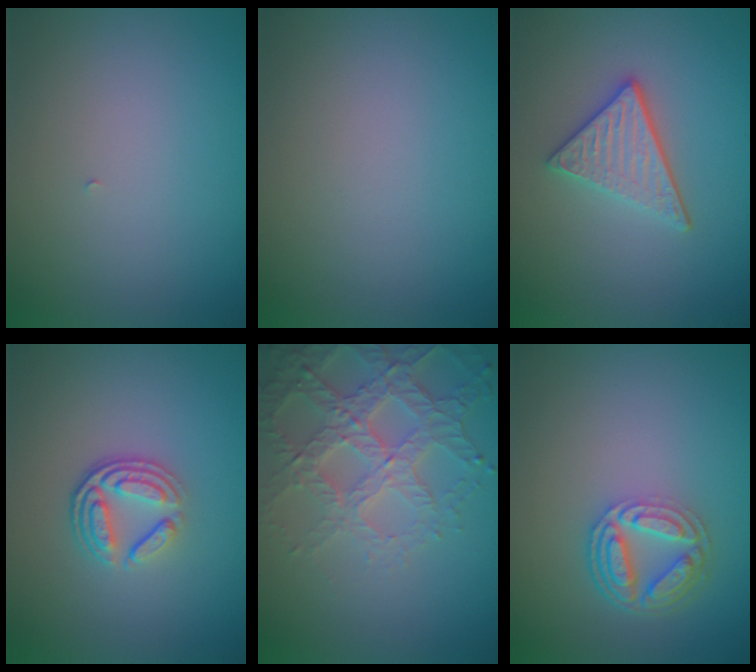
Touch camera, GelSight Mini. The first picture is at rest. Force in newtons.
{"total": 0.0}
{"total": 3.5, "press": 3.0, "slide": 1.8}
{"total": 3.8, "press": 2.7, "slide": 2.6}
{"total": 5.5, "press": 4.5, "slide": 3.2}
{"total": 4.7, "press": 3.6, "slide": 2.9}